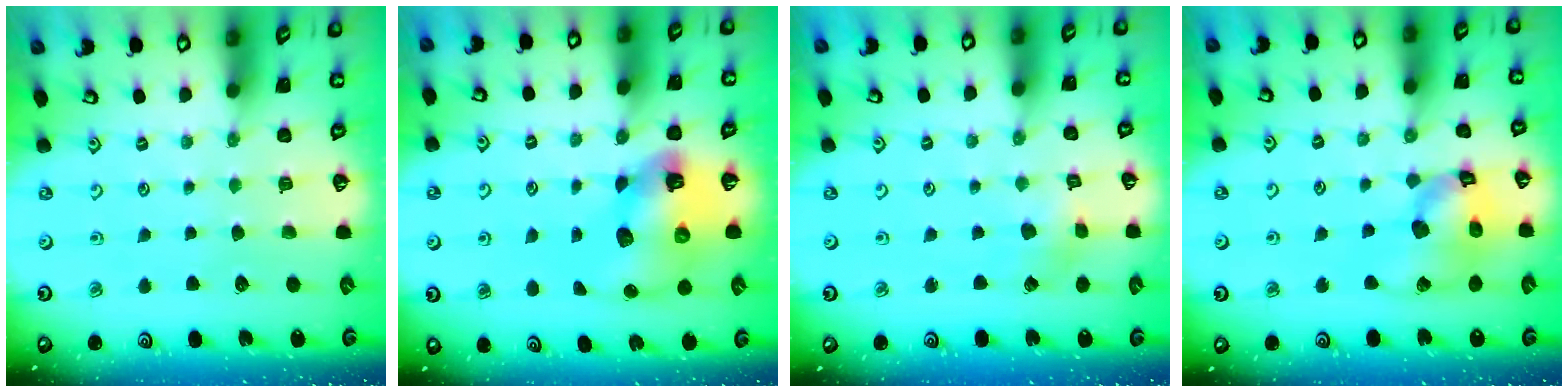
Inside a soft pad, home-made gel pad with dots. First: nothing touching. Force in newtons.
{"total": 11.8, "press": 11.7, "slide": 1.8}
{"total": 2.7, "press": 2.7, "slide": 0.3}
{"total": 14.6, "press": 14.4, "slide": 2.3}